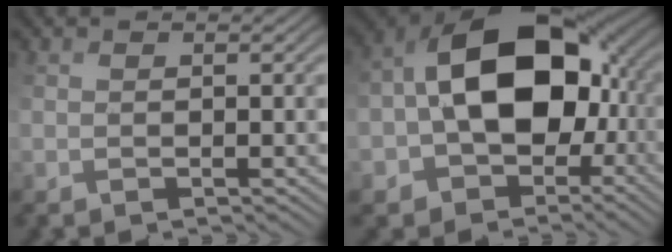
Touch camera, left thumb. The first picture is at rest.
{"total": 14.7, "force": [-0.4, 10.2, 10.5], "torque": [-0.179, 0.022, -0.017]}